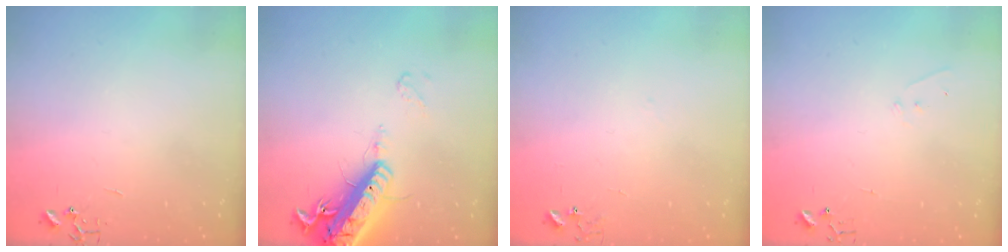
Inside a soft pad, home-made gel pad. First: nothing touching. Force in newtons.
{"total": 18.9, "press": 18.5, "slide": 3.7}
{"total": 6.8, "press": 6.8, "slide": 0.6}
{"total": 4.0, "press": 4.0, "slide": 0.2}